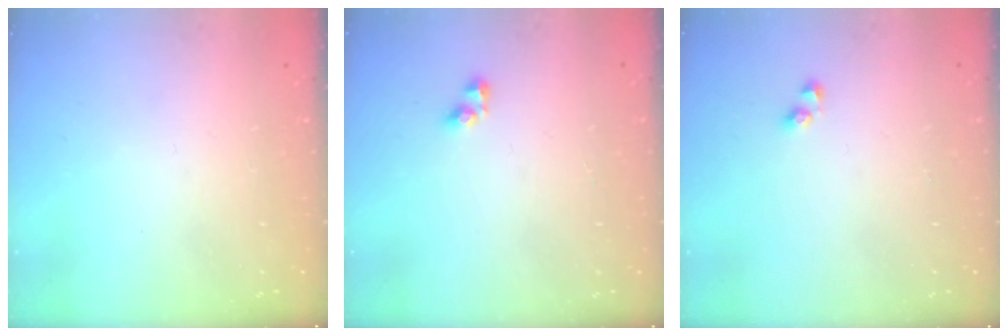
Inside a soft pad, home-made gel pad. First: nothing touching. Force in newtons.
{"total": 3.6, "press": 3.6, "slide": 0.1}
{"total": 2.9, "press": 2.7, "slide": 1.1}